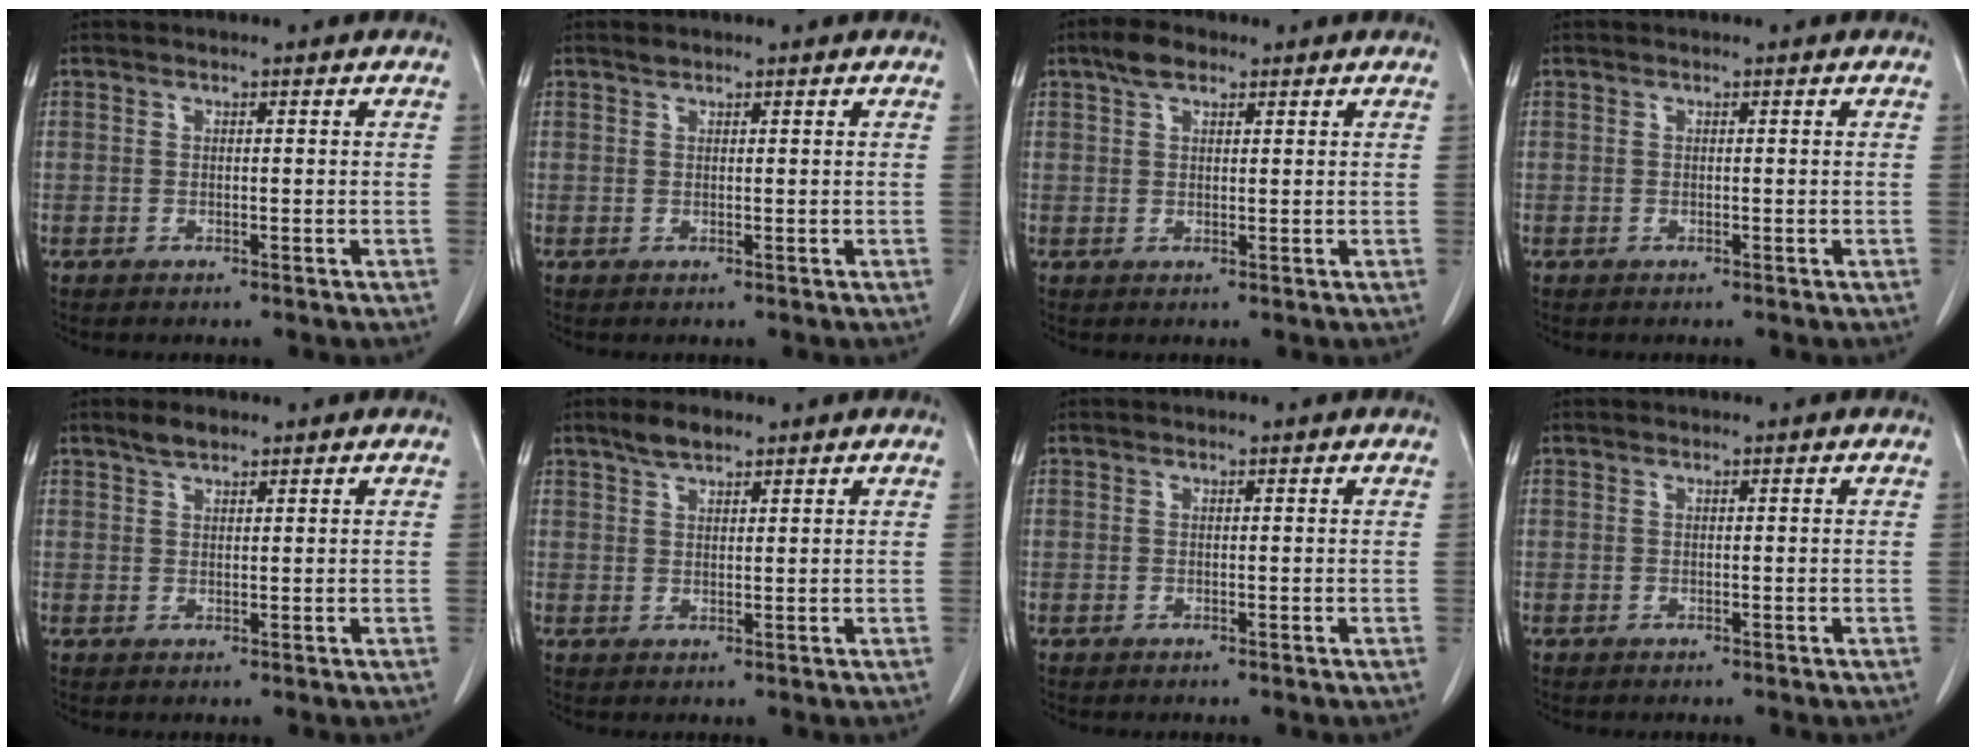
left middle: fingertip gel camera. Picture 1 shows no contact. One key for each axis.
{"total": 0.6, "fx": 0.6, "fy": 0.1, "fz": 0.1, "tx": -0.009, "ty": 0.000, "tz": 0.012}
{"total": 3.3, "fx": 2.2, "fy": 1.5, "fz": 2.0, "tx": -0.042, "ty": 0.009, "tz": 0.041}
{"total": 0.0}
{"total": 2.3, "fx": 1.9, "fy": 0.7, "fz": 1.1, "tx": -0.027, "ty": 0.004, "tz": 0.036}
{"total": 3.3, "fx": 2.6, "fy": 1.0, "fz": 1.7, "tx": -0.039, "ty": 0.005, "tz": 0.049}
{"total": 0.0}
{"total": 0.0}